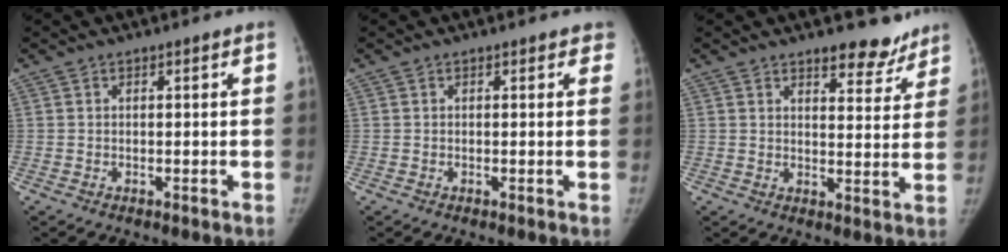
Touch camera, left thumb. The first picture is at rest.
{"total": 1.4, "force": [1.0, 0.8, 0.6], "torque": [0.013, 0.000, 0.002]}
{"total": 6.4, "force": [4.6, 3.0, 3.2], "torque": [-0.006, -0.024, 0.060]}